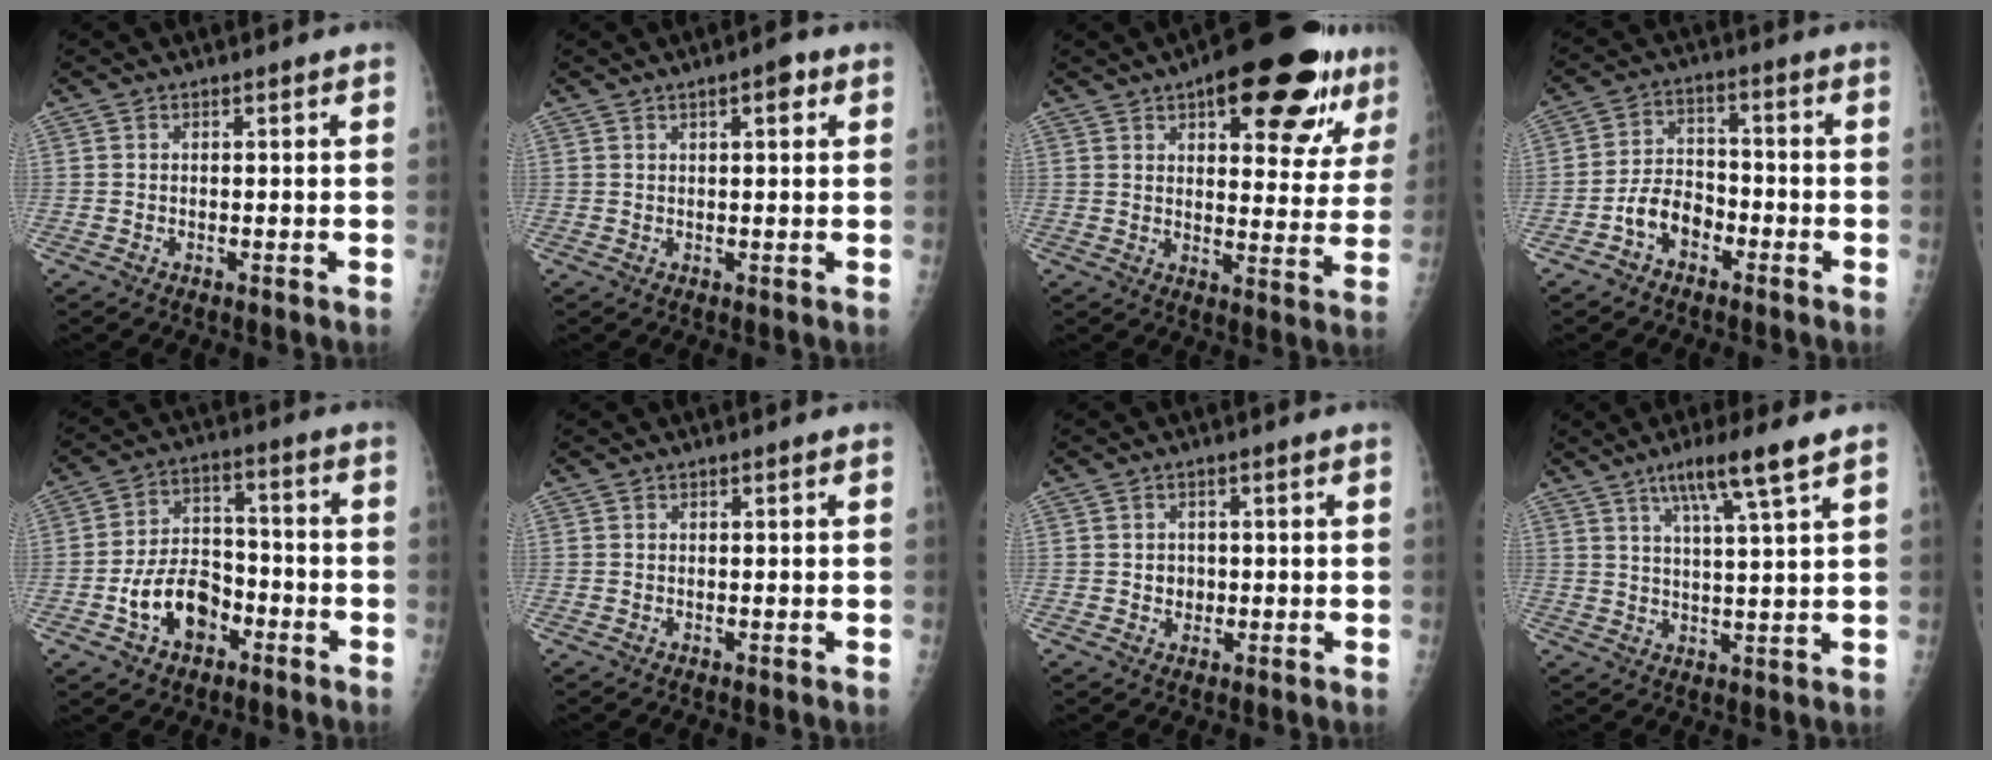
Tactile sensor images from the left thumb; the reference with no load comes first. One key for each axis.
{"total": 3.1, "fx": 1.5, "fy": 1.0, "fz": 2.6, "tx": -0.032, "ty": -0.001, "tz": 0.018}
{"total": 21.4, "fx": 11.5, "fy": 8.1, "fz": 16.1, "tx": -0.175, "ty": -0.022, "tz": 0.156}
{"total": 6.9, "fx": -3.5, "fy": 4.6, "fz": 3.7, "tx": -0.052, "ty": 0.034, "tz": -0.069}
{"total": 11.1, "fx": -4.7, "fy": 7.4, "fz": 6.8, "tx": -0.096, "ty": 0.040, "tz": -0.080}
{"total": 0.0}
{"total": 2.3, "fx": -0.1, "fy": 2.0, "fz": 1.0, "tx": -0.002, "ty": 0.004, "tz": 0.001}
{"total": 8.8, "fx": 5.3, "fy": -0.1, "fz": 7.0, "tx": -0.125, "ty": -0.020, "tz": 0.094}